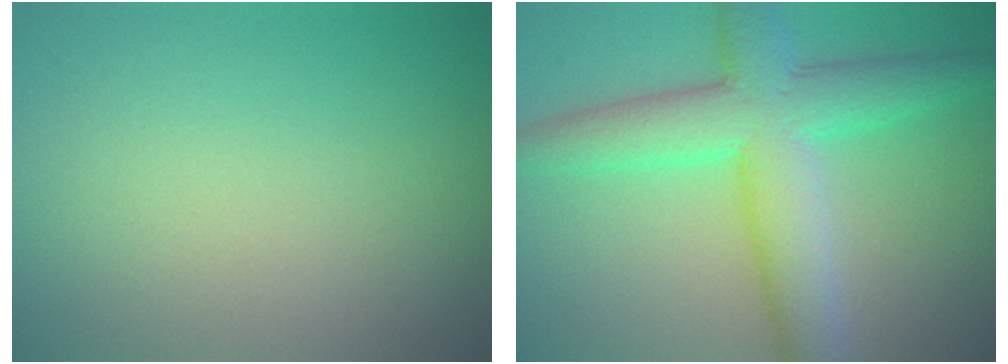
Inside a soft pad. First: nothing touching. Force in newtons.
{"total": 7.4, "press": 7.4, "slide": 0.1}